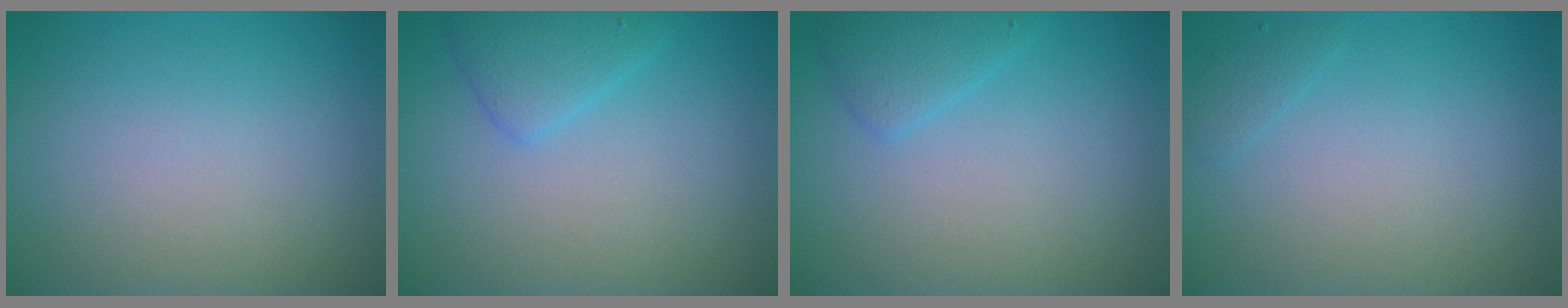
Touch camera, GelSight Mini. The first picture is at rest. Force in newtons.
{"total": 2.4, "press": 2.4, "slide": 0.1}
{"total": 1.9, "press": 1.9, "slide": 0.1}
{"total": 0.8, "press": 0.8, "slide": 0.1}